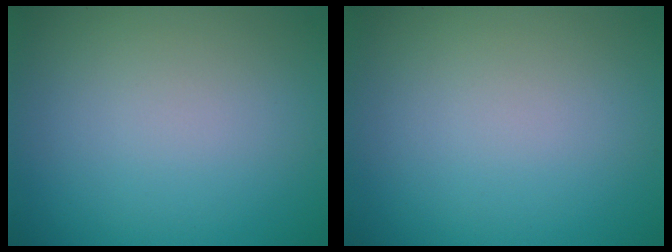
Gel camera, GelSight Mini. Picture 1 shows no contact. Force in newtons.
{"total": 0.0}